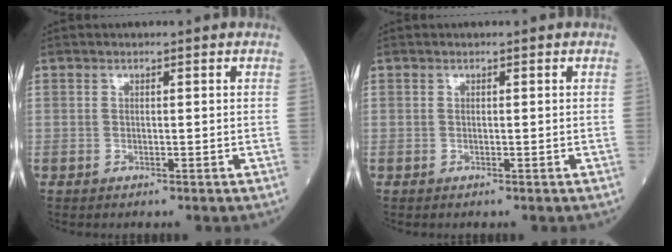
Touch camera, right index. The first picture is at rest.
{"total": 0.0}